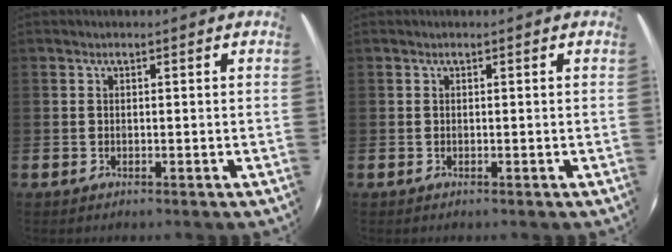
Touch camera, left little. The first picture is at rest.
{"total": 0.0}